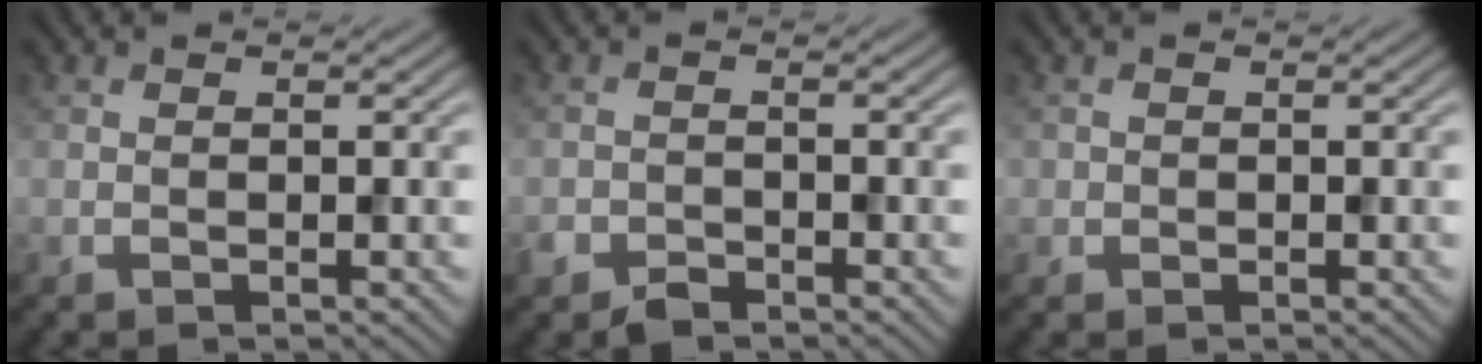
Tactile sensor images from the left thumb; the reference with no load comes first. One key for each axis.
{"total": 2.5, "fx": -2.0, "fy": 1.4, "fz": 0.8, "tx": -0.016, "ty": -0.005, "tz": -0.045}
{"total": 1.0, "fx": 0.0, "fy": 1.0, "fz": 0.0, "tx": 0.003, "ty": -0.004, "tz": -0.004}